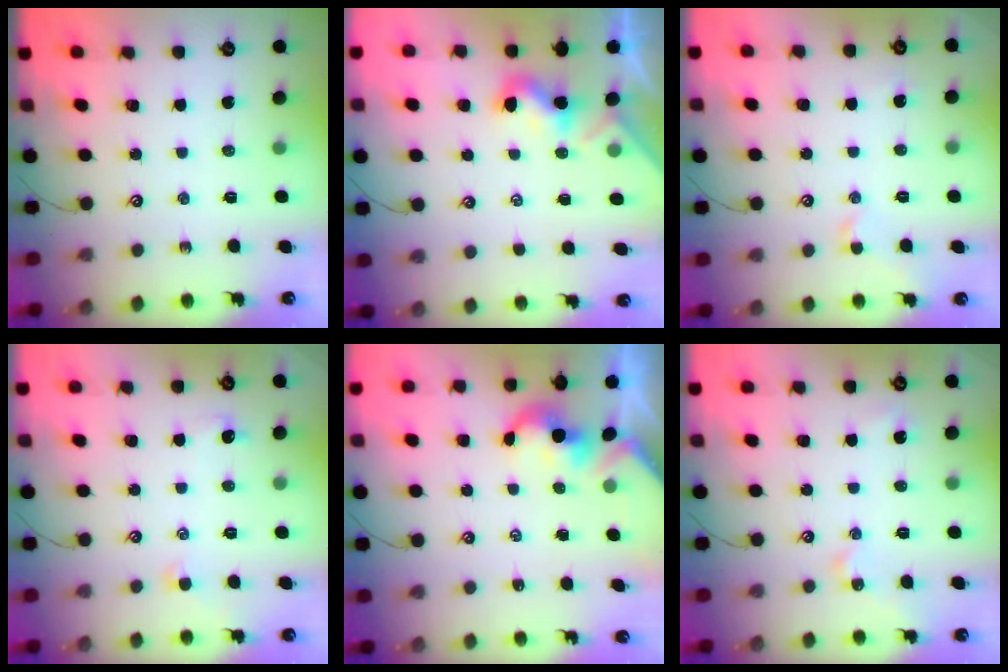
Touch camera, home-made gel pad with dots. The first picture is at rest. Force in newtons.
{"total": 0.0}
{"total": 2.3, "press": 2.1, "slide": 0.9}
{"total": 0.6, "press": 0.2, "slide": 0.6}
{"total": 2.0, "press": 1.9, "slide": 0.4}
{"total": 2.8, "press": 2.8, "slide": 0.5}